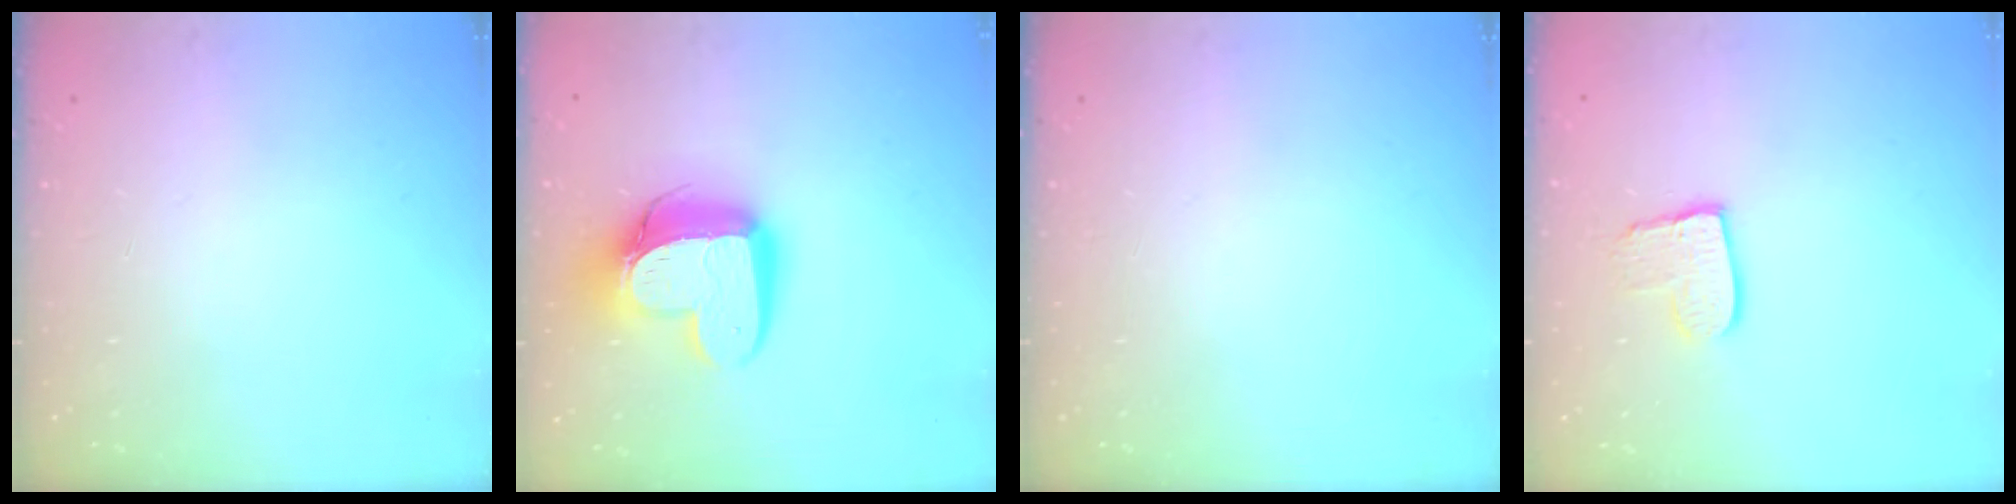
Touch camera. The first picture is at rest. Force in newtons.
{"total": 14.9, "press": 14.9, "slide": 1.4}
{"total": 0.0}
{"total": 9.5, "press": 9.5, "slide": 0.7}